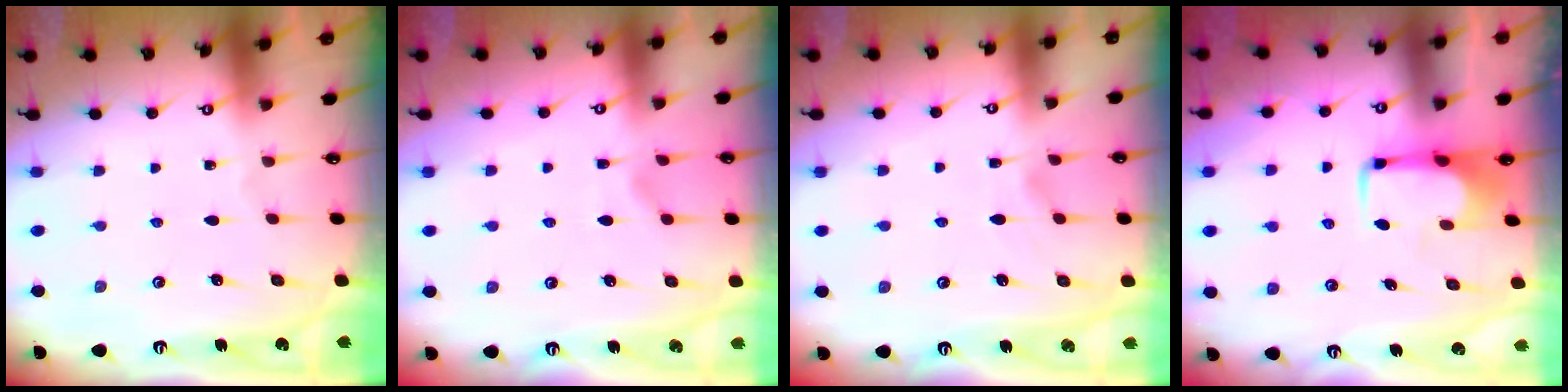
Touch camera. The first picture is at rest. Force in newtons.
{"total": 1.8, "press": 1.3, "slide": 1.2}
{"total": 1.4, "press": 0.9, "slide": 1.0}
{"total": 1.9, "press": 1.9, "slide": 0.4}